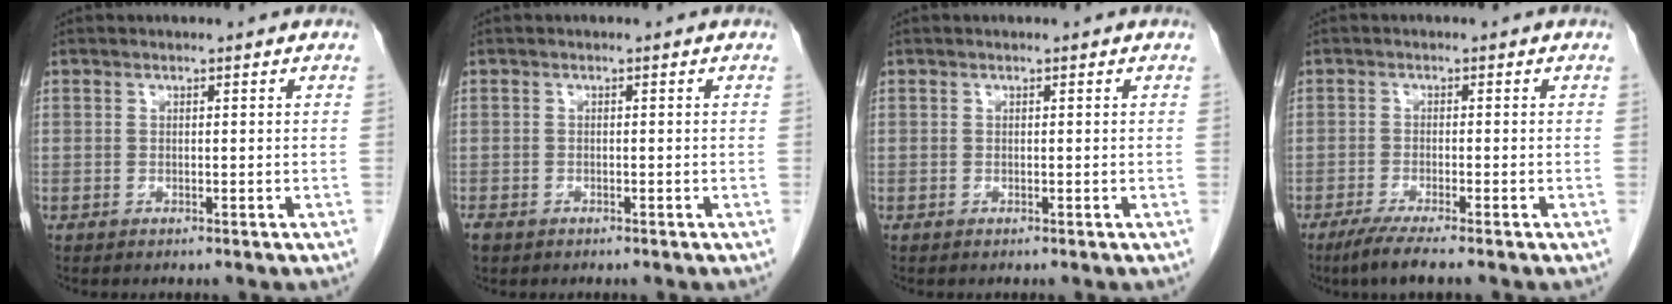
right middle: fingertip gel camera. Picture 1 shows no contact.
{"total": 1.4, "force": [-1.0, 0.9, 0.5], "torque": [-0.014, -0.001, -0.013]}
{"total": 0.0}
{"total": 4.7, "force": [-3.5, -0.3, 3.1], "torque": [-0.057, -0.013, -0.064]}